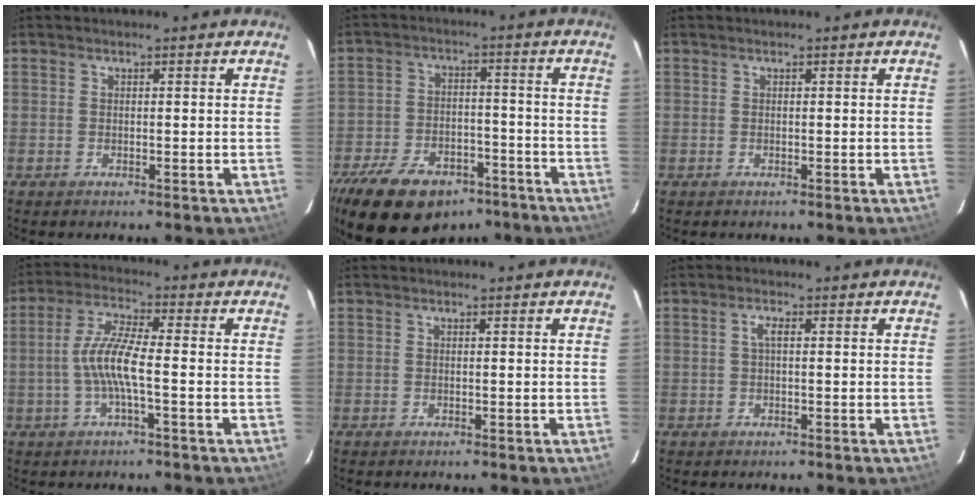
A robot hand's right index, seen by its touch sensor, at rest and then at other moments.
{"total": 19.8, "force": [-13.4, 11.0, 9.5], "torque": [-0.213, 0.003, -0.196]}
{"total": 0.0}
{"total": 7.5, "force": [-1.6, 0.8, 7.3], "torque": [-0.156, 0.006, -0.031]}
{"total": 0.0}
{"total": 1.7, "force": [0.2, 0.4, 1.6], "torque": [-0.032, 0.005, 0.002]}